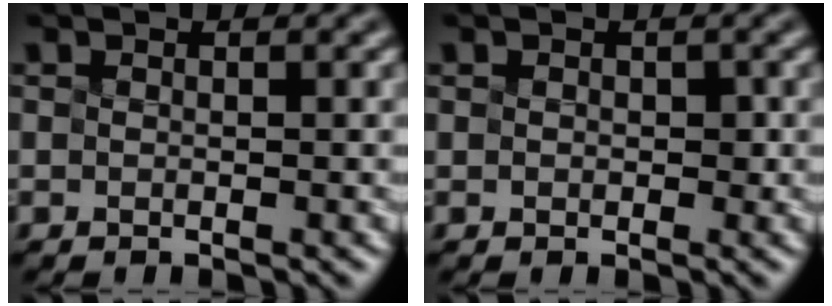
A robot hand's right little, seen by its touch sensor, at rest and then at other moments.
{"total": 0.6, "force": [-0.3, -0.1, -0.5], "torque": [-0.001, 0.000, 0.016]}